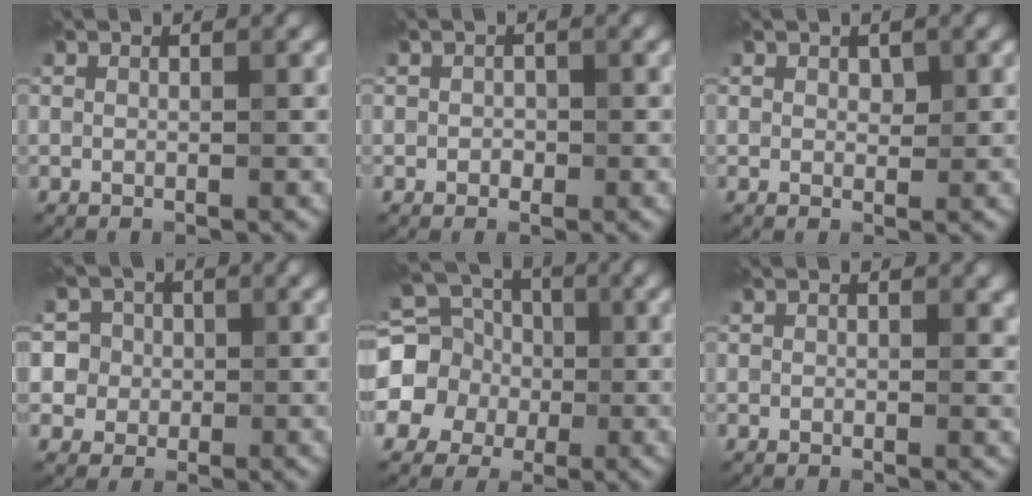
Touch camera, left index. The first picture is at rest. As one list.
[{"total": 0.8, "force": [-0.3, 0.7, 0.1], "torque": [0.002, 0.003, -0.006]}, {"total": 0.9, "force": [0.5, 0.7, 0.4], "torque": [-0.003, 0.004, 0.008]}, {"total": 5.8, "force": [1.0, 5.6, 1.1], "torque": [-0.013, 0.045, -0.008]}, {"total": 11.0, "force": [-0.7, 10.2, 3.9], "torque": [-0.108, 0.016, -0.049]}, {"total": 1.2, "force": [0.2, 1.0, 0.6], "torque": [-0.002, 0.002, 0.001]}]